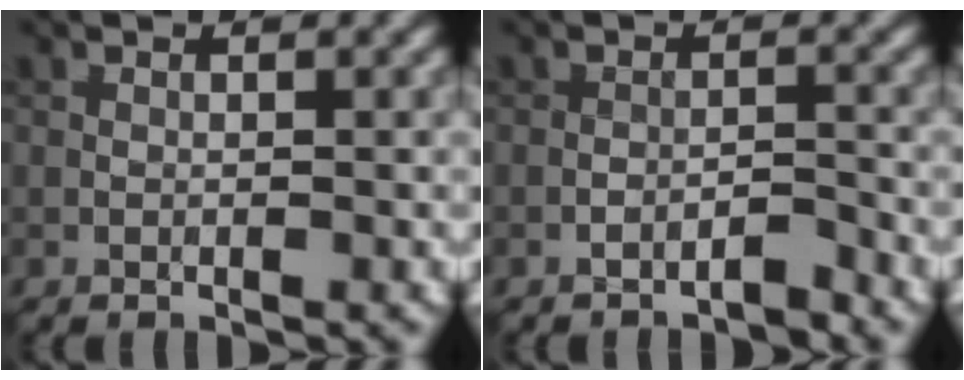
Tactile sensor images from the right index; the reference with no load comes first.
{"total": 1.2, "force": [-1.2, 0.0, 0.4], "torque": [-0.002, 0.006, -0.019]}